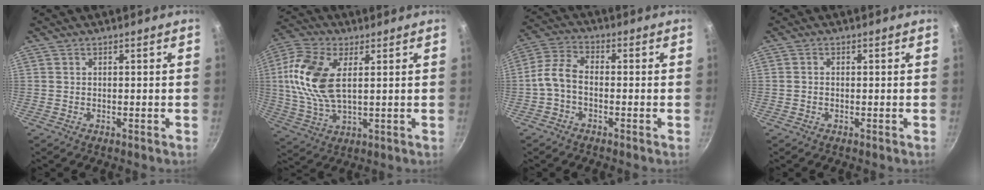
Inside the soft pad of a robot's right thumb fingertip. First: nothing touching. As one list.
[{"total": 13.9, "force": [2.8, 7.3, 11.5], "torque": [-0.235, 0.000, 0.051]}, {"total": 5.8, "force": [-1.7, 3.4, 4.3], "torque": [-0.095, 0.031, -0.045]}, {"total": 0.6, "force": [-0.1, 0.5, 0.4], "torque": [-0.008, 0.004, -0.002]}]